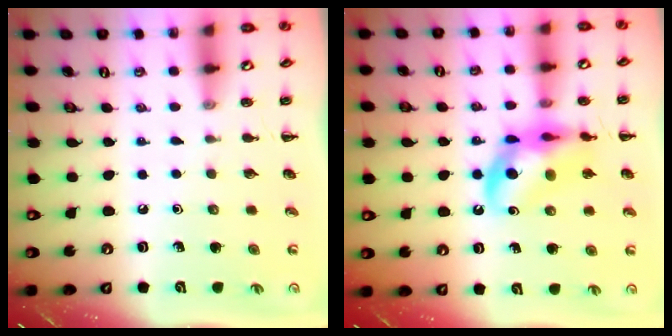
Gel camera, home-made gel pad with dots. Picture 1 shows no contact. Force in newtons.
{"total": 14.8, "press": 14.3, "slide": 3.7}